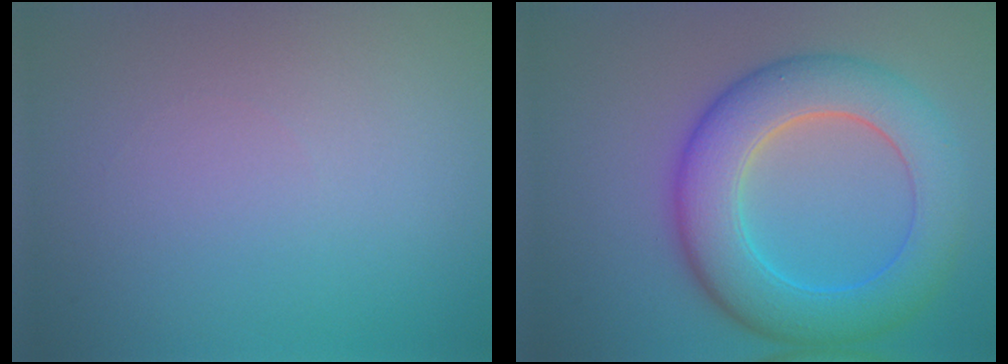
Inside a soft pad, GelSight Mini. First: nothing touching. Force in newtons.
{"total": 8.5, "press": 8.5, "slide": 0.3}